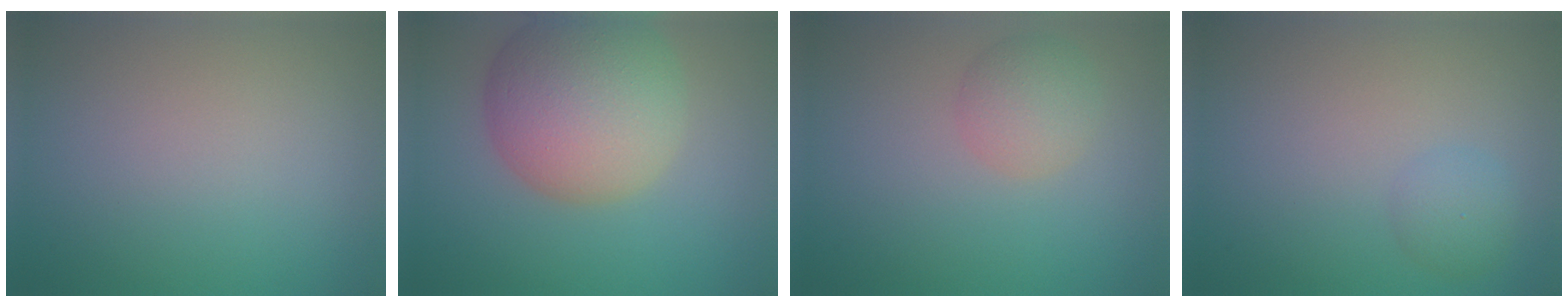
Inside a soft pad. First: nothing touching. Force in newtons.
{"total": 9.7, "press": 9.7, "slide": 0.6}
{"total": 2.7, "press": 2.7, "slide": 0.2}
{"total": 1.8, "press": 1.8, "slide": 0.0}